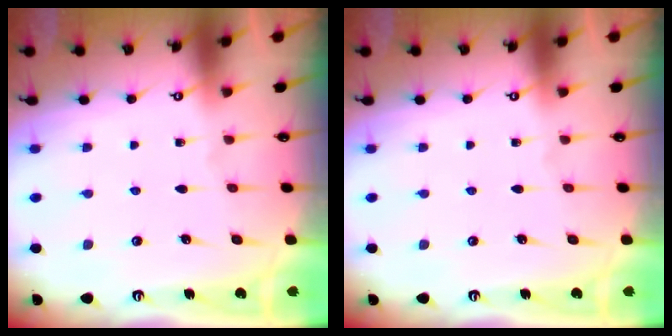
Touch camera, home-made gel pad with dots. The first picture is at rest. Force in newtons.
{"total": 0.0}